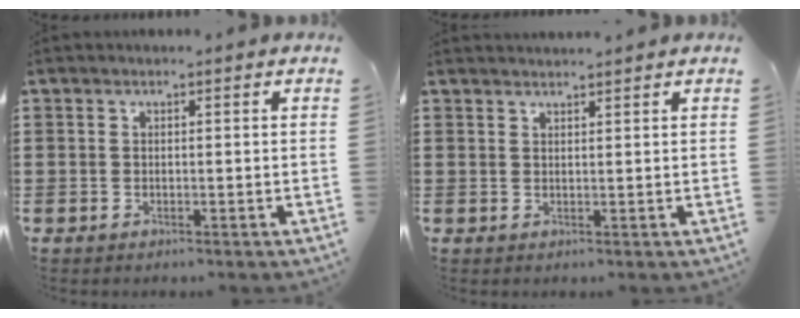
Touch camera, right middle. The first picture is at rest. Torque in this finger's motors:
{"motor_torque": [-0.02, 0.02, 0.08, 0.03]}